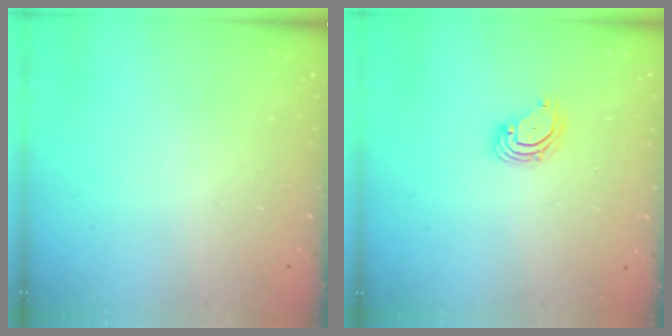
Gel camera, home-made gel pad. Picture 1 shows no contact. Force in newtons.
{"total": 3.2, "press": 3.2, "slide": 0.3}